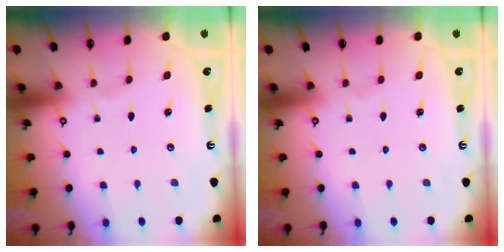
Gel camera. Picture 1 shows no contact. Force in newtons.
{"total": 0.0}